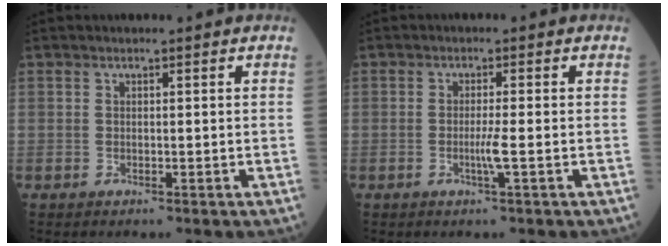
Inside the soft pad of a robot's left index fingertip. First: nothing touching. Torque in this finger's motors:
{"motor_torque": [0.18, 0.05, 0.03, 0.05]}